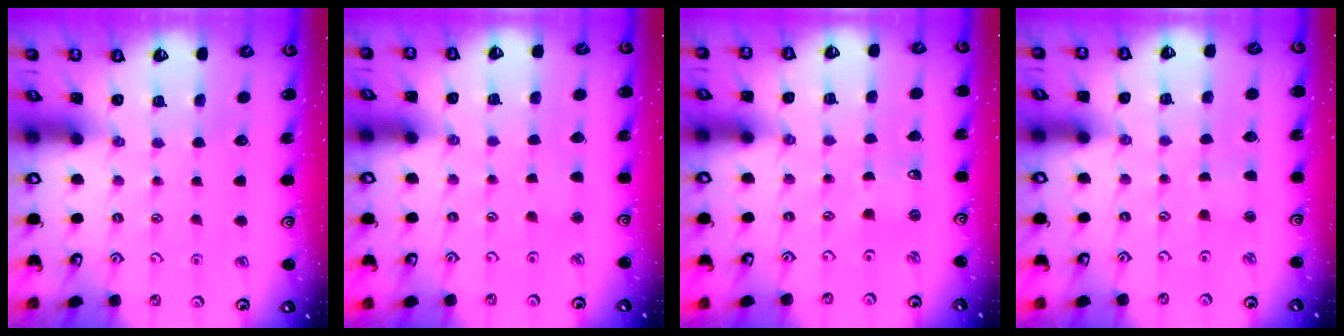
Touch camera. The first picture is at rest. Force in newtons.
{"total": 1.6, "press": 1.5, "slide": 0.2}
{"total": 0.0}
{"total": 0.9, "press": 0.9, "slide": 0.0}